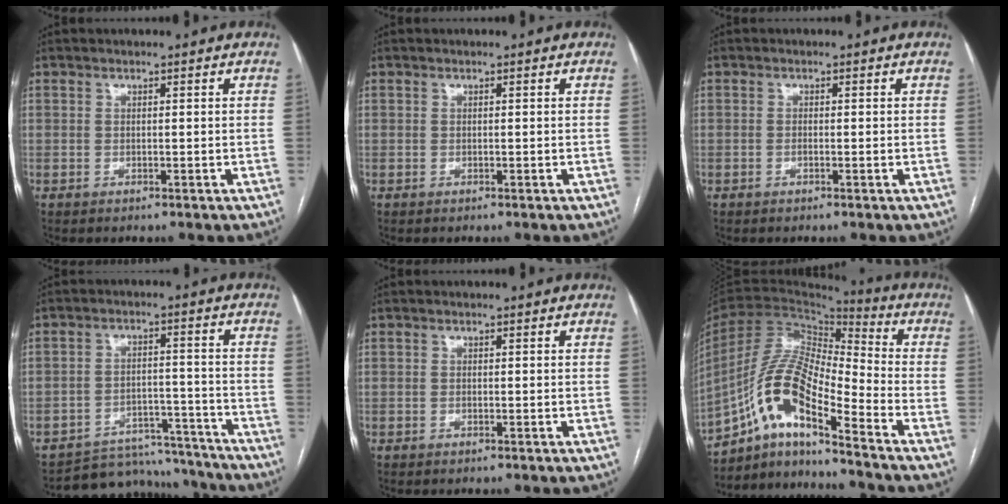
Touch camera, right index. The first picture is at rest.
{"total": 0.0}
{"total": 0.8, "force": [-0.3, 0.1, 0.7], "torque": [-0.011, 0.000, -0.003]}
{"total": 12.7, "force": [-12.0, 4.0, 0.4], "torque": [0.007, 0.033, -0.164]}
{"total": 0.9, "force": [0.1, 0.7, 0.6], "torque": [-0.007, 0.001, 0.001]}
{"total": 14.3, "force": [-8.1, 2.5, 11.5], "torque": [-0.234, 0.014, -0.147]}